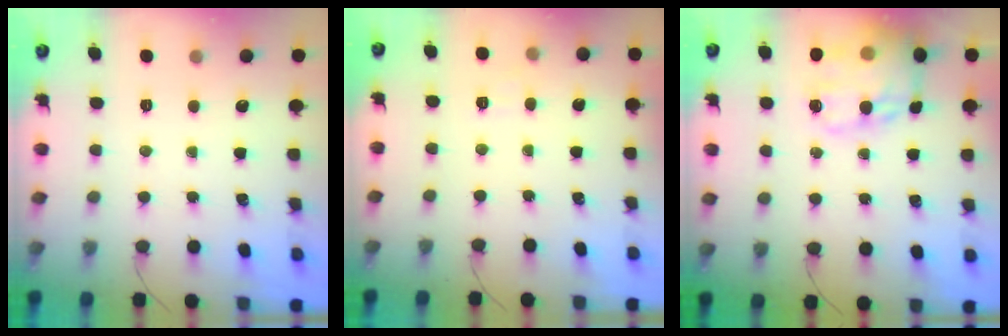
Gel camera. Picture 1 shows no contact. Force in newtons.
{"total": 4.1, "press": 4.0, "slide": 1.0}
{"total": 19.7, "press": 19.4, "slide": 3.6}